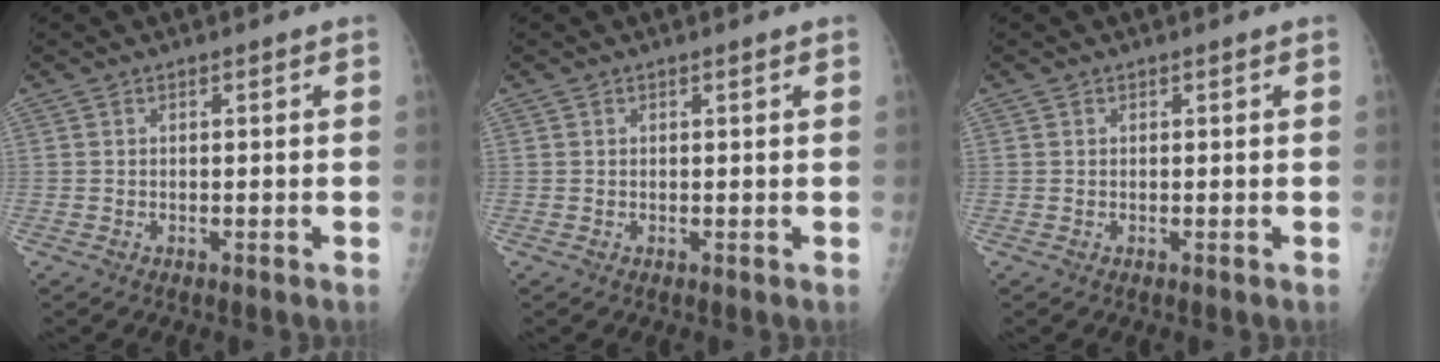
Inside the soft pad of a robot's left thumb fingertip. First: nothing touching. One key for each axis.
{"total": 0.0}
{"total": 0.0}